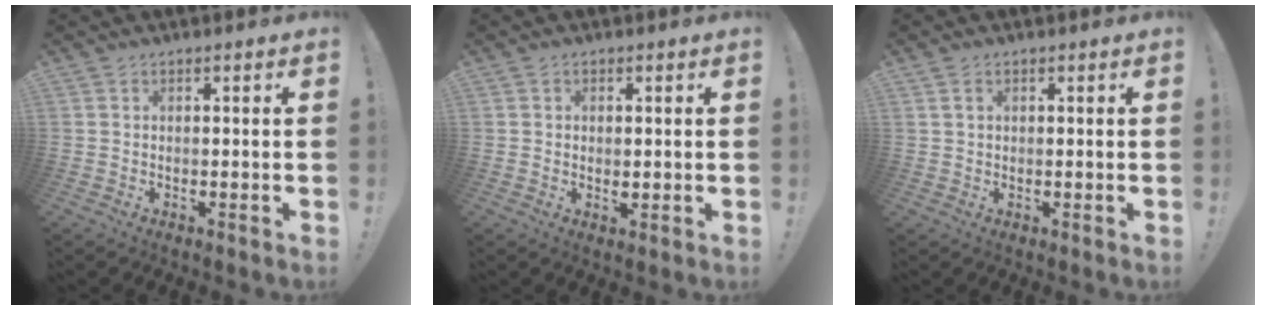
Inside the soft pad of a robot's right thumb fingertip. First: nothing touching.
{"total": 1.2, "force": [-0.2, 1.0, 0.6], "torque": [0.003, -0.001, -0.007]}
{"total": 1.7, "force": [0.9, 0.9, 1.1], "torque": [-0.024, 0.002, 0.018]}